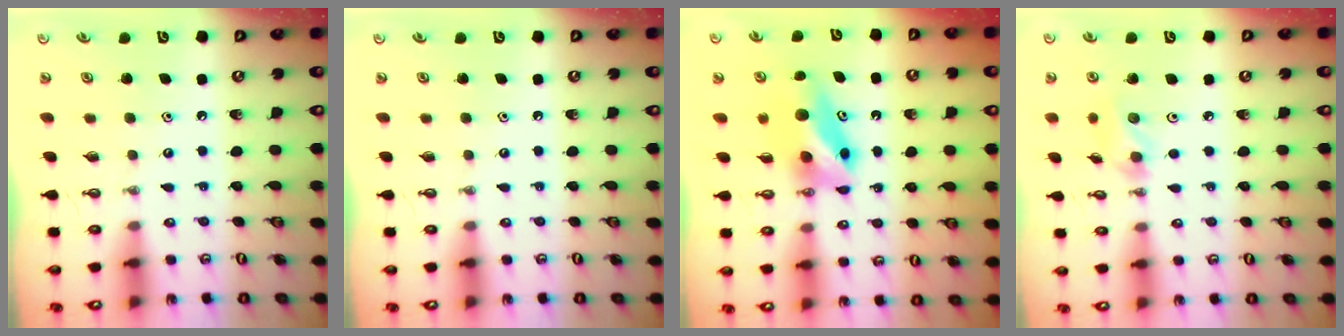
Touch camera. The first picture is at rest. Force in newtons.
{"total": 0.0}
{"total": 7.2, "press": 6.8, "slide": 2.2}
{"total": 5.8, "press": 5.7, "slide": 1.0}